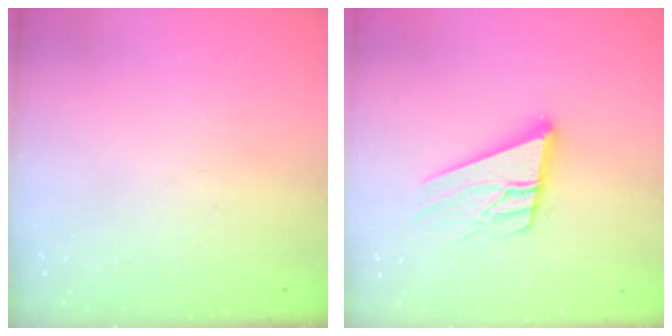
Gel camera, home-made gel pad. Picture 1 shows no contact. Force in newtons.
{"total": 14.1, "press": 13.9, "slide": 2.4}